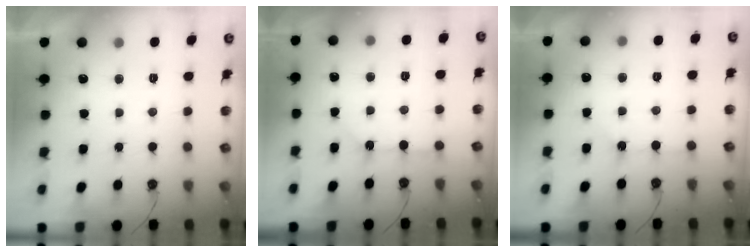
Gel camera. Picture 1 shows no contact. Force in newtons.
{"total": 4.6, "press": 4.6, "slide": 0.5}
{"total": 2.3, "press": 2.3, "slide": 0.3}